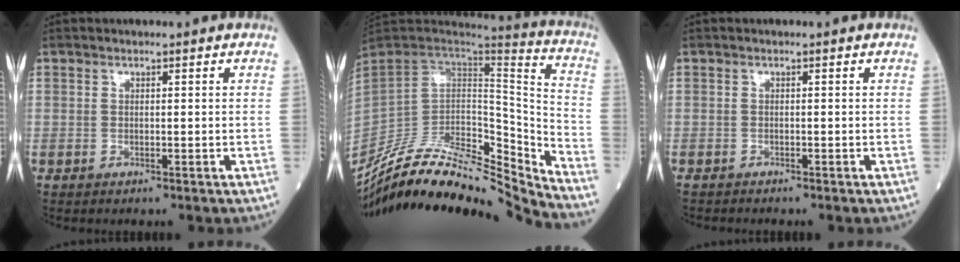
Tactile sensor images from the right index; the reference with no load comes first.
{"total": 27.5, "force": [-25.1, 3.4, 10.6], "torque": [-0.180, -0.006, -0.404]}
{"total": 1.3, "force": [-1.3, 0.1, 0.1], "torque": [-0.006, -0.004, -0.023]}